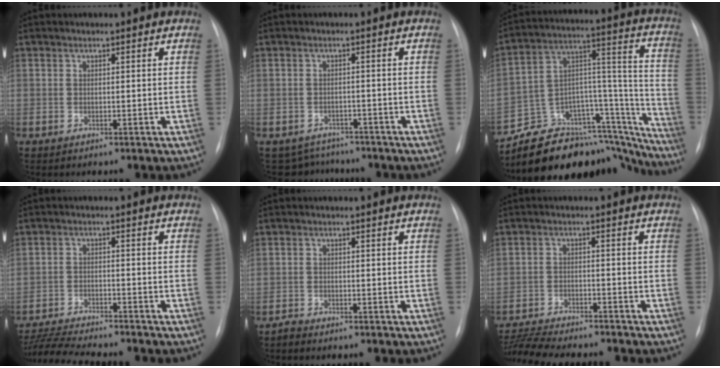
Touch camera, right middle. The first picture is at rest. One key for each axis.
{"total": 5.3, "fx": -4.7, "fy": 2.3, "fz": -0.6, "tx": 0.010, "ty": 0.016, "tz": -0.062}
{"total": 25.8, "fx": -22.9, "fy": 9.0, "fz": 7.6, "tx": -0.073, "ty": 0.065, "tz": -0.338}
{"total": 11.2, "fx": -10.4, "fy": 0.4, "fz": 4.2, "tx": -0.073, "ty": -0.007, "tz": -0.168}
{"total": 1.3, "fx": -1.3, "fy": 0.3, "fz": 0.2, "tx": -0.008, "ty": -0.001, "tz": -0.022}
{"total": 12.8, "fx": -11.8, "fy": 1.4, "fz": 4.9, "tx": -0.083, "ty": -0.001, "tz": -0.181}